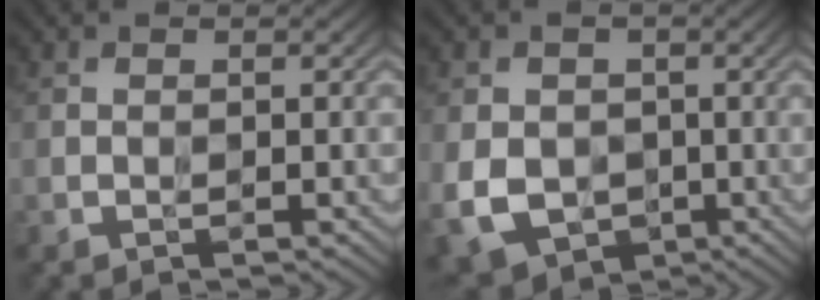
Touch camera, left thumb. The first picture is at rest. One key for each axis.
{"total": 8.0, "fx": -1.1, "fy": 6.7, "fz": 4.3, "tx": -0.114, "ty": -0.016, "tz": -0.027}